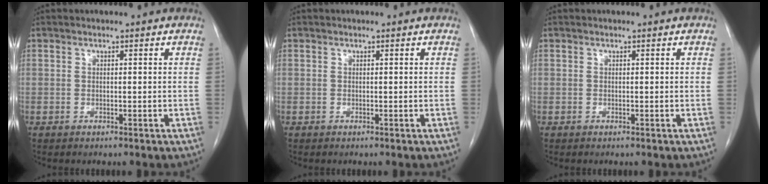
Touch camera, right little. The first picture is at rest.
{"total": 0.0}
{"total": 0.0}